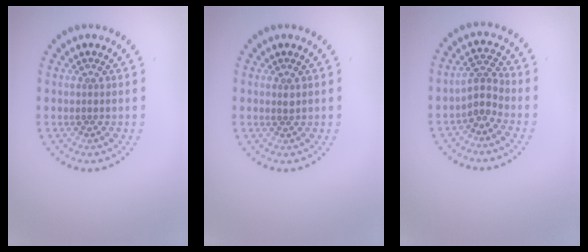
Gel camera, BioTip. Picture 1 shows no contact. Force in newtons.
{"total": 0.5, "press": 0.4, "slide": 0.3}
{"total": 2.1, "press": 1.6, "slide": 1.5}